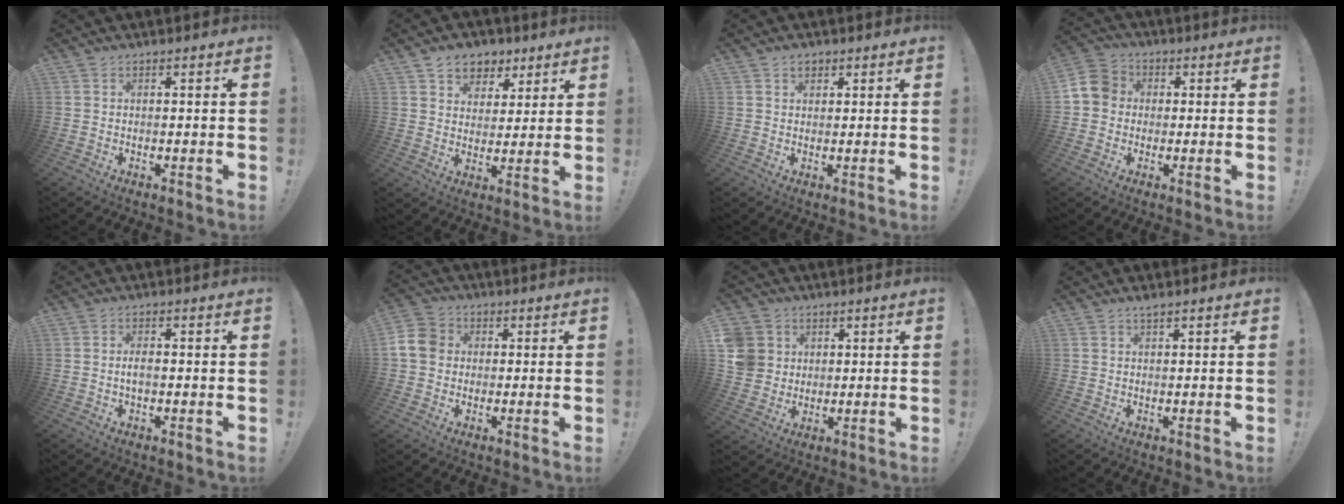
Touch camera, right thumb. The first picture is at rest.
{"total": 8.1, "force": [4.8, 6.3, 1.7], "torque": [-0.021, -0.030, 0.095]}
{"total": 2.5, "force": [1.4, 1.8, 1.0], "torque": [-0.013, -0.003, 0.025]}
{"total": 7.9, "force": [0.0, 7.1, 3.5], "torque": [-0.058, 0.017, 0.003]}
{"total": 2.3, "force": [-0.5, 0.8, 2.1], "torque": [-0.039, -0.001, -0.013]}
{"total": 8.1, "force": [0.6, 7.0, 4.1], "torque": [-0.070, 0.011, 0.013]}
{"total": 8.4, "force": [2.0, 7.8, 2.3], "torque": [-0.046, -0.007, 0.044]}
{"total": 1.1, "force": [0.9, -0.1, 0.5], "torque": [-0.006, -0.003, 0.016]}